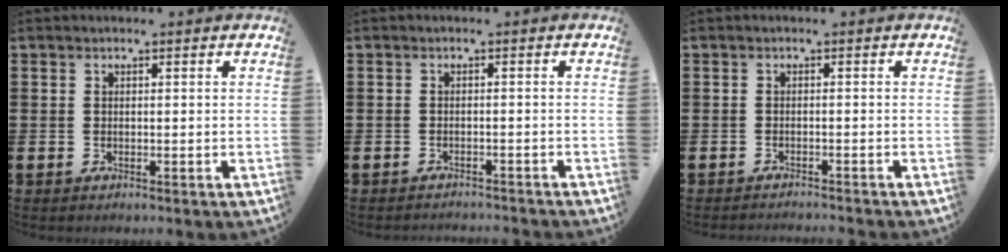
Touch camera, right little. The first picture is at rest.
{"total": 1.0, "force": [-1.0, -0.1, 0.0], "torque": [-0.002, 0.002, -0.022]}
{"total": 0.9, "force": [-0.8, -0.2, -0.1], "torque": [0.001, 0.000, -0.017]}